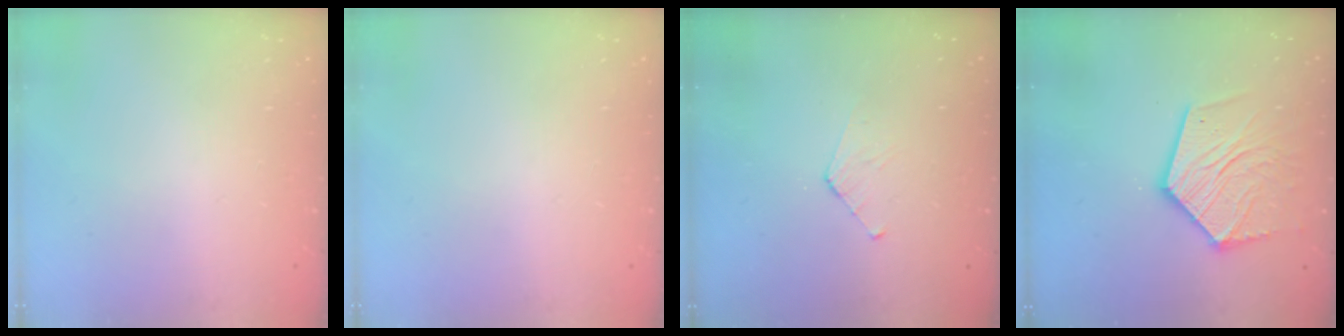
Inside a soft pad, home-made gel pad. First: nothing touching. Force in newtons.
{"total": 0.0}
{"total": 3.1, "press": 3.0, "slide": 0.3}
{"total": 16.7, "press": 16.6, "slide": 1.6}